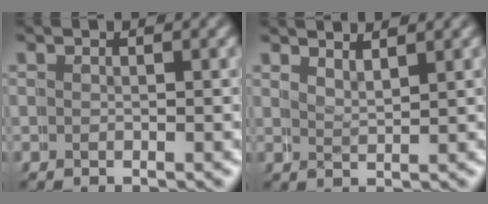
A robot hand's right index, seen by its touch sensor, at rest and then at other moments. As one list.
[{"total": 2.6, "force": [2.4, -0.8, -0.5], "torque": [-0.001, -0.006, 0.044]}]